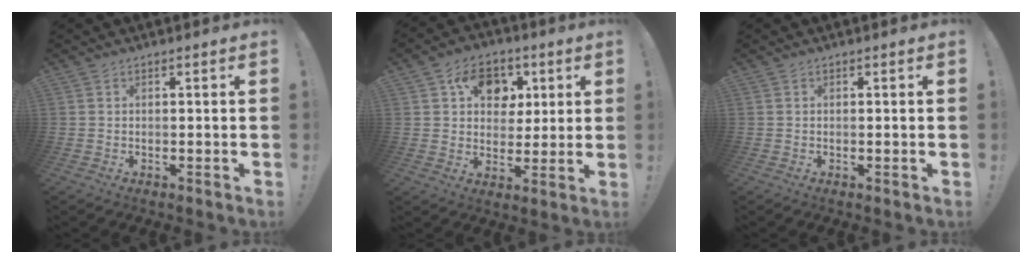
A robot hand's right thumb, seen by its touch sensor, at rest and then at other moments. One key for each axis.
{"total": 12.5, "fx": 4.6, "fy": 10.0, "fz": 5.9, "tx": -0.084, "ty": -0.009, "tz": 0.090}
{"total": 0.0}